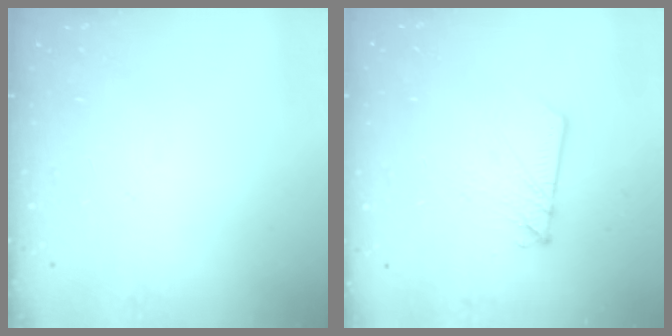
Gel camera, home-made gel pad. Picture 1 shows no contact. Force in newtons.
{"total": 4.5, "press": 4.5, "slide": 0.4}